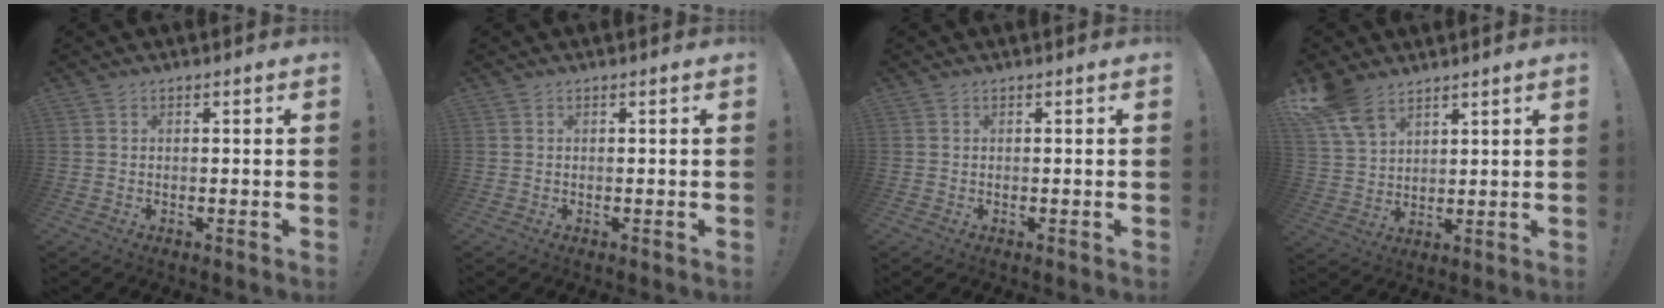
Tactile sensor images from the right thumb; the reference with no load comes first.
{"total": 0.0}
{"total": 0.0}
{"total": 9.5, "force": [7.0, 4.9, 4.3], "torque": [-0.081, -0.037, 0.138]}